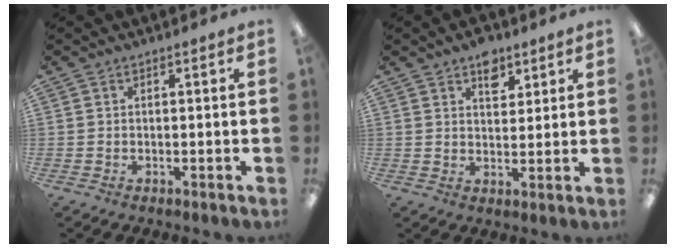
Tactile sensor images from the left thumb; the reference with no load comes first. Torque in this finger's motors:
{"motor_torque": [0.72, 0.45, 0.84, -0.41, 0.06]}